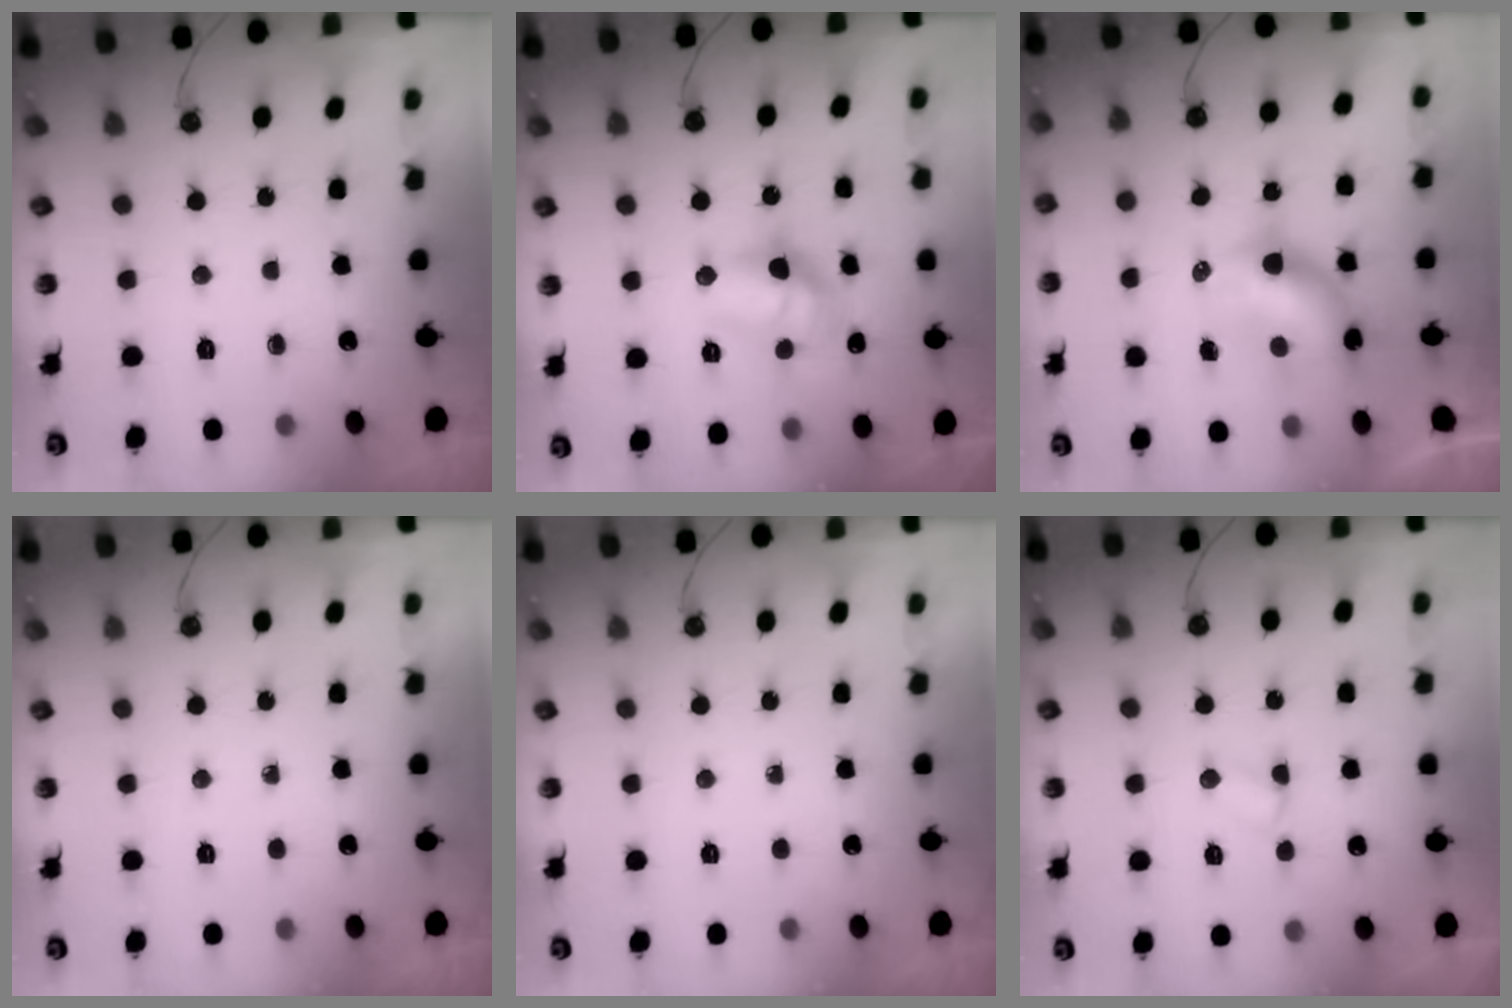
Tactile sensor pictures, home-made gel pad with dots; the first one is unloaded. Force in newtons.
{"total": 12.9, "press": 12.9, "slide": 1.2}
{"total": 10.6, "press": 9.9, "slide": 3.9}
{"total": 0.0}
{"total": 0.0}
{"total": 2.9, "press": 2.9, "slide": 0.3}